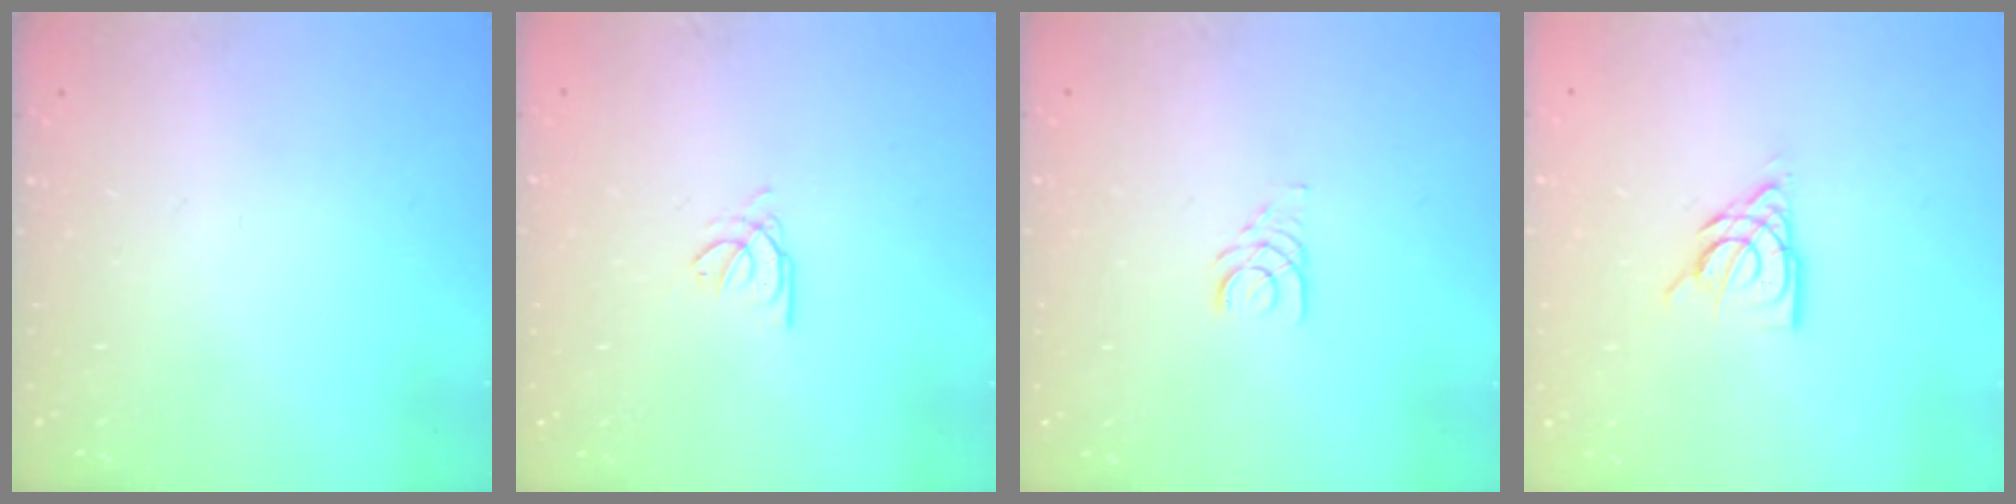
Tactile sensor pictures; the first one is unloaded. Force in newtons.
{"total": 2.7, "press": 2.7, "slide": 0.4}
{"total": 2.5, "press": 2.5, "slide": 0.3}
{"total": 10.2, "press": 10.1, "slide": 1.4}